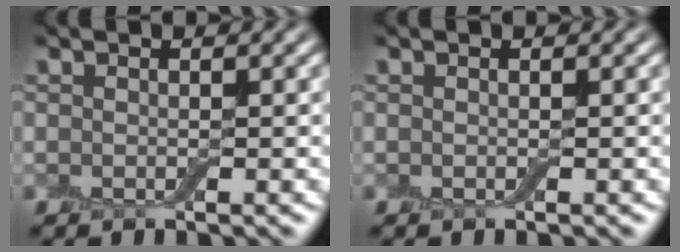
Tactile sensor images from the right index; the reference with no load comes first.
{"total": 0.0}